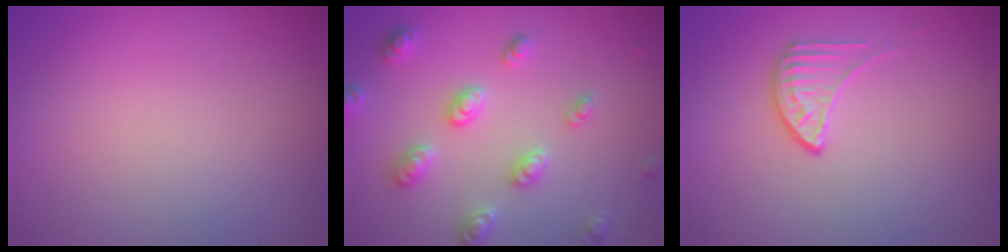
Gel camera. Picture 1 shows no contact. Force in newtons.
{"total": 3.2, "press": 3.0, "slide": 0.9}
{"total": 1.9, "press": 1.3, "slide": 1.3}